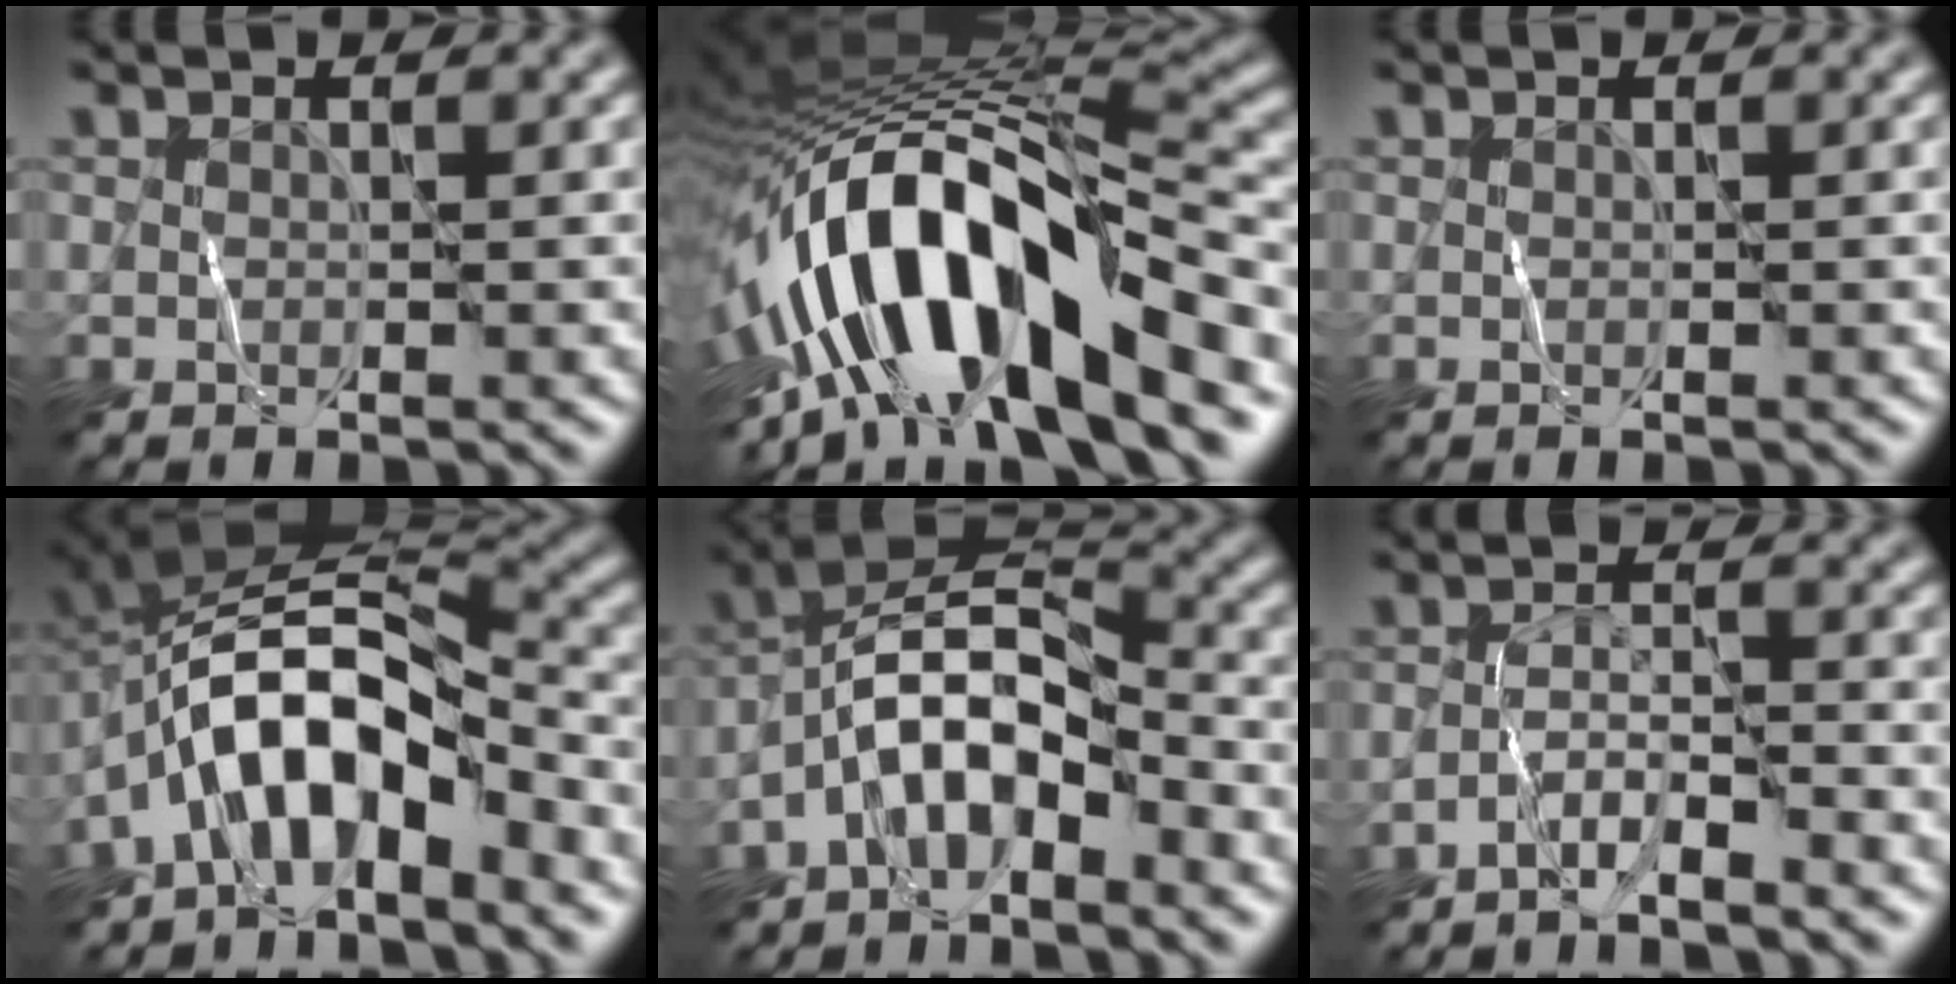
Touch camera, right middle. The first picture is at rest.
{"total": 15.0, "force": [-5.1, 5.7, 12.9], "torque": [-0.204, 0.019, -0.090]}
{"total": 0.0}
{"total": 9.3, "force": [-4.5, 4.3, 6.9], "torque": [-0.106, 0.017, -0.087]}
{"total": 6.9, "force": [-3.8, 3.1, 4.9], "torque": [-0.076, 0.013, -0.083]}
{"total": 2.4, "force": [-2.2, 0.1, 1.1], "torque": [-0.022, 0.008, -0.048]}